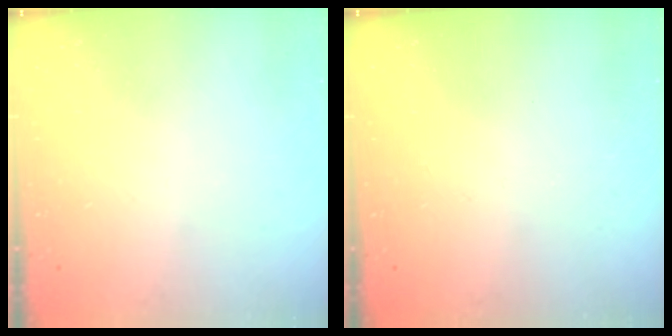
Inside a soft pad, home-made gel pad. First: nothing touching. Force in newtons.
{"total": 0.0}